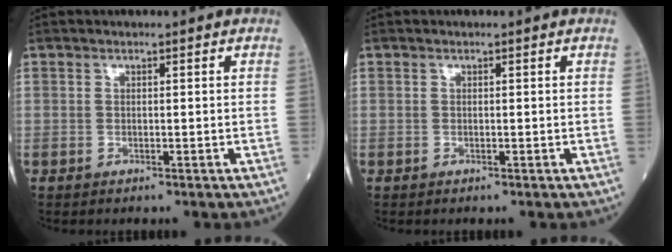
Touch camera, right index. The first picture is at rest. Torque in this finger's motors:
{"motor_torque": [0.00, 0.00, 0.00, 0.00]}